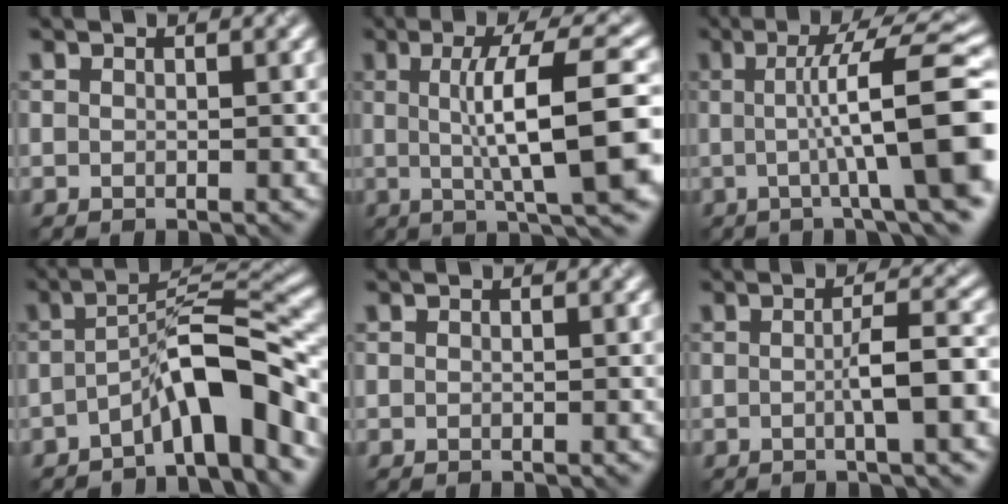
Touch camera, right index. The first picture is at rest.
{"total": 10.4, "force": [0.4, 2.1, 10.1], "torque": [-0.132, 0.008, 0.008]}
{"total": 11.6, "force": [0.0, 2.4, 11.3], "torque": [-0.132, 0.010, -0.004]}
{"total": 6.9, "force": [-3.5, 1.4, 5.7], "torque": [-0.091, 0.018, -0.064]}
{"total": 0.0}
{"total": 4.3, "force": [-0.5, 0.7, 4.2], "torque": [-0.063, 0.004, -0.012]}